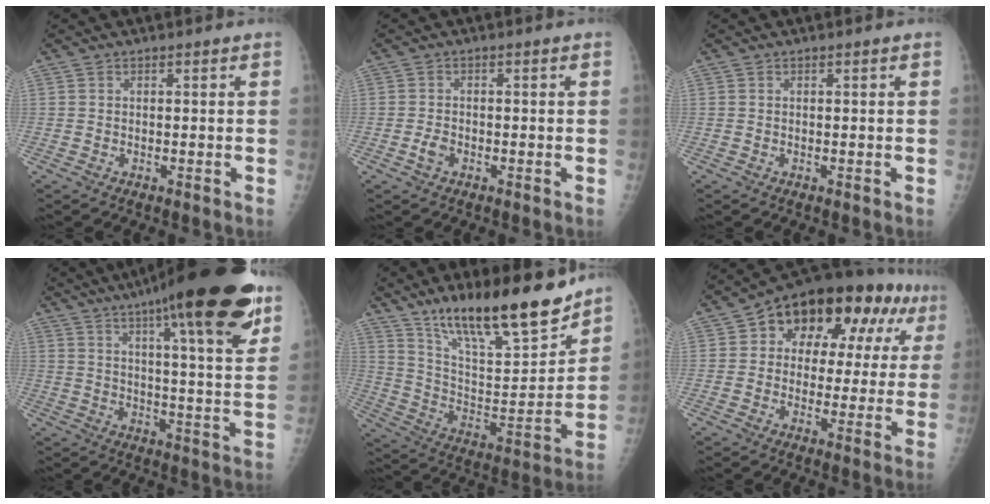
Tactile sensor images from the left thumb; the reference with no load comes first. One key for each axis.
{"total": 2.0, "fx": -0.9, "fy": 1.2, "fz": 1.3, "tx": -0.028, "ty": 0.008, "tz": -0.019}
{"total": 0.0}
{"total": 25.2, "fx": 15.4, "fy": 4.6, "fz": 19.4, "tx": -0.272, "ty": -0.039, "tz": 0.216}
{"total": 22.6, "fx": 17.1, "fy": 5.4, "fz": 13.7, "tx": -0.193, "ty": -0.090, "tz": 0.293}
{"total": 19.2, "fx": 7.5, "fy": 11.3, "fz": 13.6, "tx": -0.133, "ty": 0.014, "tz": 0.095}